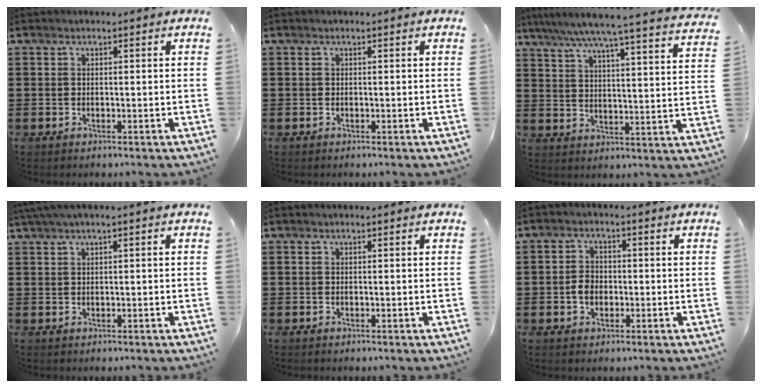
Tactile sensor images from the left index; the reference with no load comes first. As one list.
[{"total": 0.0}, {"total": 6.3, "force": [5.5, -1.1, 3.0], "torque": [-0.082, -0.045, 0.085]}, {"total": 1.6, "force": [0.5, -0.1, 1.5], "torque": [-0.025, -0.002, 0.009]}, {"total": 0.0}, {"total": 3.0, "force": [-0.7, 2.3, 1.8], "torque": [-0.038, 0.004, -0.014]}]